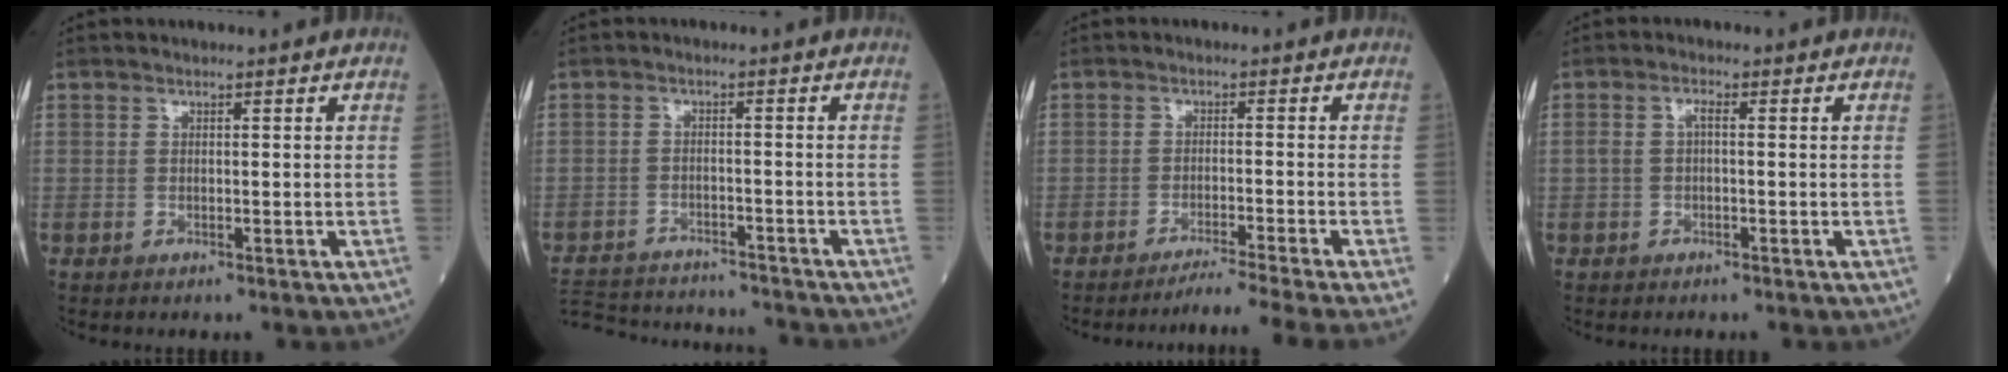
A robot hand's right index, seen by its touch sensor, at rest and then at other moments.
{"total": 14.8, "force": [-14.1, 2.6, 4.0], "torque": [-0.091, 0.001, -0.201]}
{"total": 8.5, "force": [-7.3, -3.0, 3.3], "torque": [-0.027, -0.018, -0.112]}
{"total": 1.7, "force": [0.0, 0.6, 1.6], "torque": [-0.033, 0.008, -0.001]}